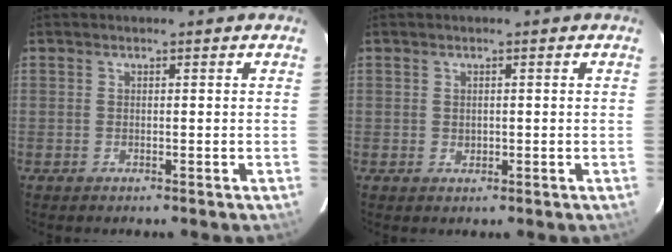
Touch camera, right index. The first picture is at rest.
{"total": 0.9, "force": [0.1, 0.8, 0.3], "torque": [-0.002, 0.002, 0.004]}